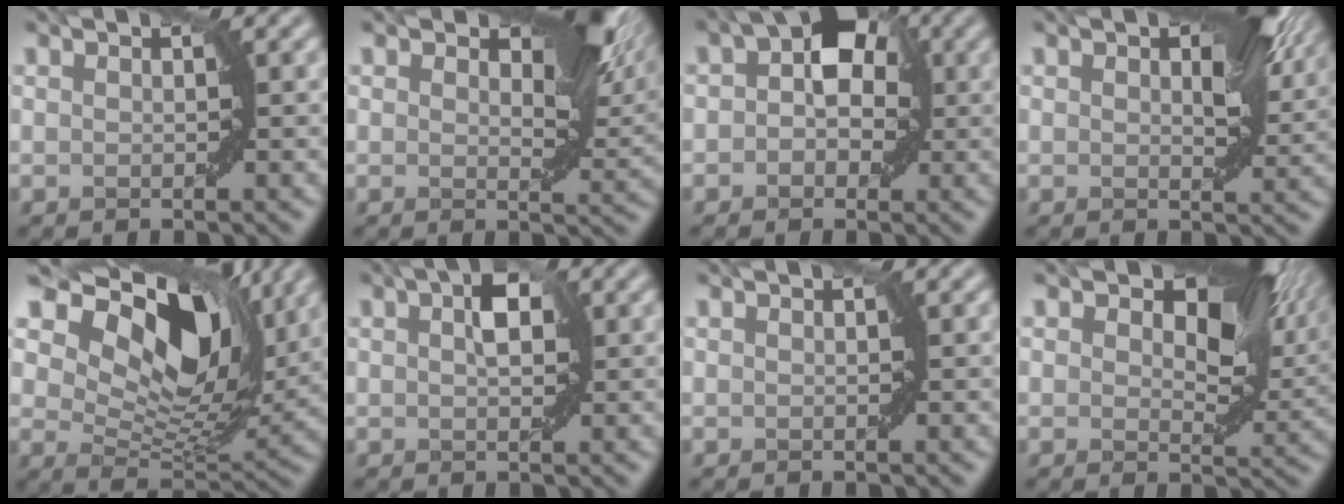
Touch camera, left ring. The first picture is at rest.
{"total": 6.7, "force": [3.0, 3.3, 5.1], "torque": [-0.063, -0.003, 0.042]}
{"total": 5.5, "force": [0.9, 3.8, 3.8], "torque": [-0.037, 0.016, -0.003]}
{"total": 6.0, "force": [2.2, 2.9, 4.7], "torque": [-0.065, 0.002, 0.035]}
{"total": 11.8, "force": [5.9, 6.5, 7.9], "torque": [-0.136, -0.001, 0.106]}
{"total": 2.8, "force": [0.8, 1.4, 2.2], "torque": [-0.035, 0.008, 0.012]}
{"total": 0.0}
{"total": 9.5, "force": [3.9, 5.0, 7.1], "torque": [-0.092, -0.001, 0.053]}